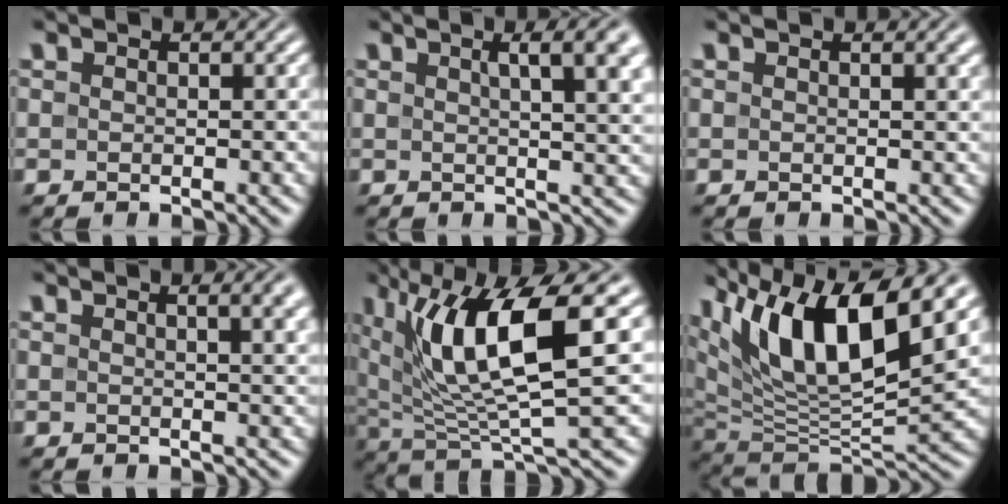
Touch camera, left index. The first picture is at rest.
{"total": 7.3, "force": [2.5, 2.7, 6.3], "torque": [-0.035, 0.024, 0.017]}
{"total": 1.7, "force": [0.8, 0.5, 1.4], "torque": [-0.010, 0.005, 0.010]}
{"total": 5.0, "force": [2.2, 2.0, 4.0], "torque": [-0.025, 0.019, 0.011]}
{"total": 10.4, "force": [3.4, 2.8, 9.4], "torque": [-0.169, -0.004, 0.068]}
{"total": 13.1, "force": [6.5, 4.7, 10.3], "torque": [-0.176, 0.008, 0.114]}